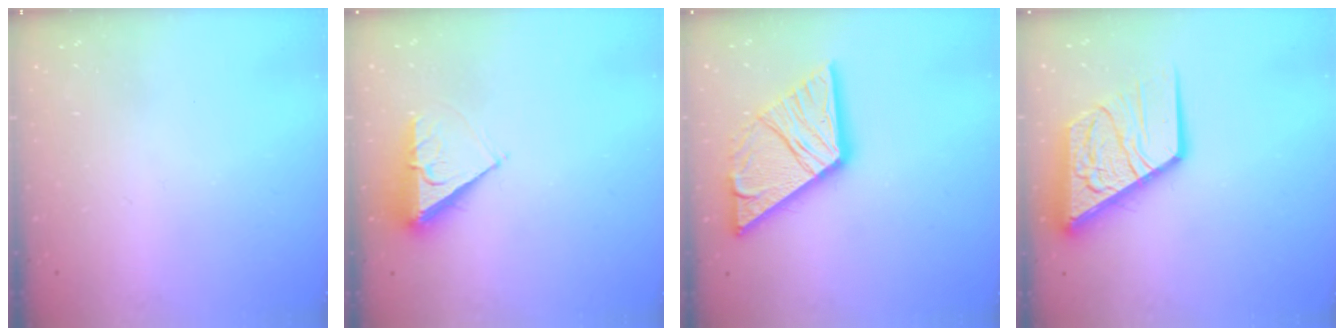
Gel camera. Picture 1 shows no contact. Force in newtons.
{"total": 7.3, "press": 7.2, "slide": 0.9}
{"total": 20.1, "press": 20.0, "slide": 2.1}
{"total": 20.6, "press": 20.5, "slide": 1.9}